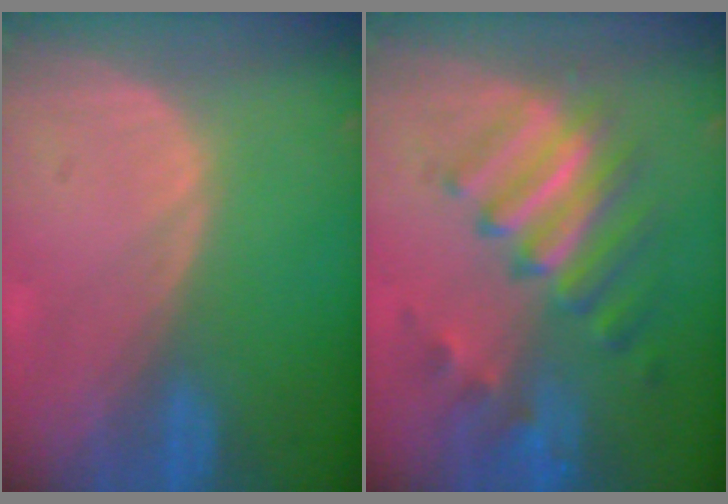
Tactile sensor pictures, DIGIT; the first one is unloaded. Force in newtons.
{"total": 9.6, "press": 8.3, "slide": 4.7}